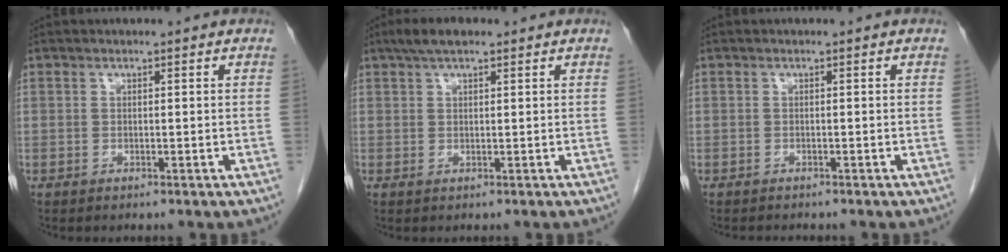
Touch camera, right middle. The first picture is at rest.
{"total": 4.0, "force": [2.6, 1.3, 2.7], "torque": [-0.054, 0.019, 0.045]}
{"total": 1.0, "force": [-1.0, 0.1, 0.2], "torque": [-0.006, -0.004, -0.011]}